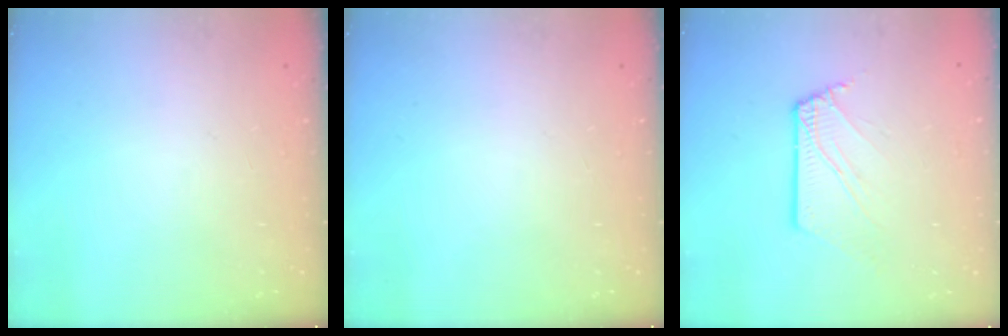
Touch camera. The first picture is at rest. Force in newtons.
{"total": 0.0}
{"total": 3.3, "press": 3.2, "slide": 0.3}